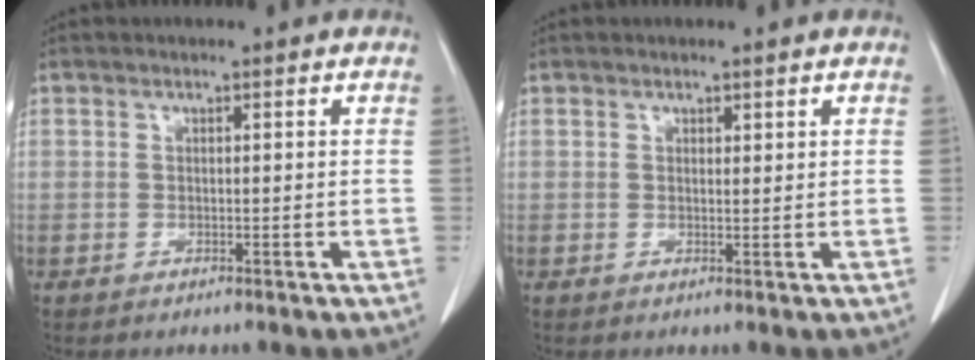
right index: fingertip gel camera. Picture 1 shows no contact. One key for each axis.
{"total": 0.5, "fx": 0.5, "fy": 0.2, "fz": 0.1, "tx": -0.002, "ty": -0.004, "tz": 0.006}